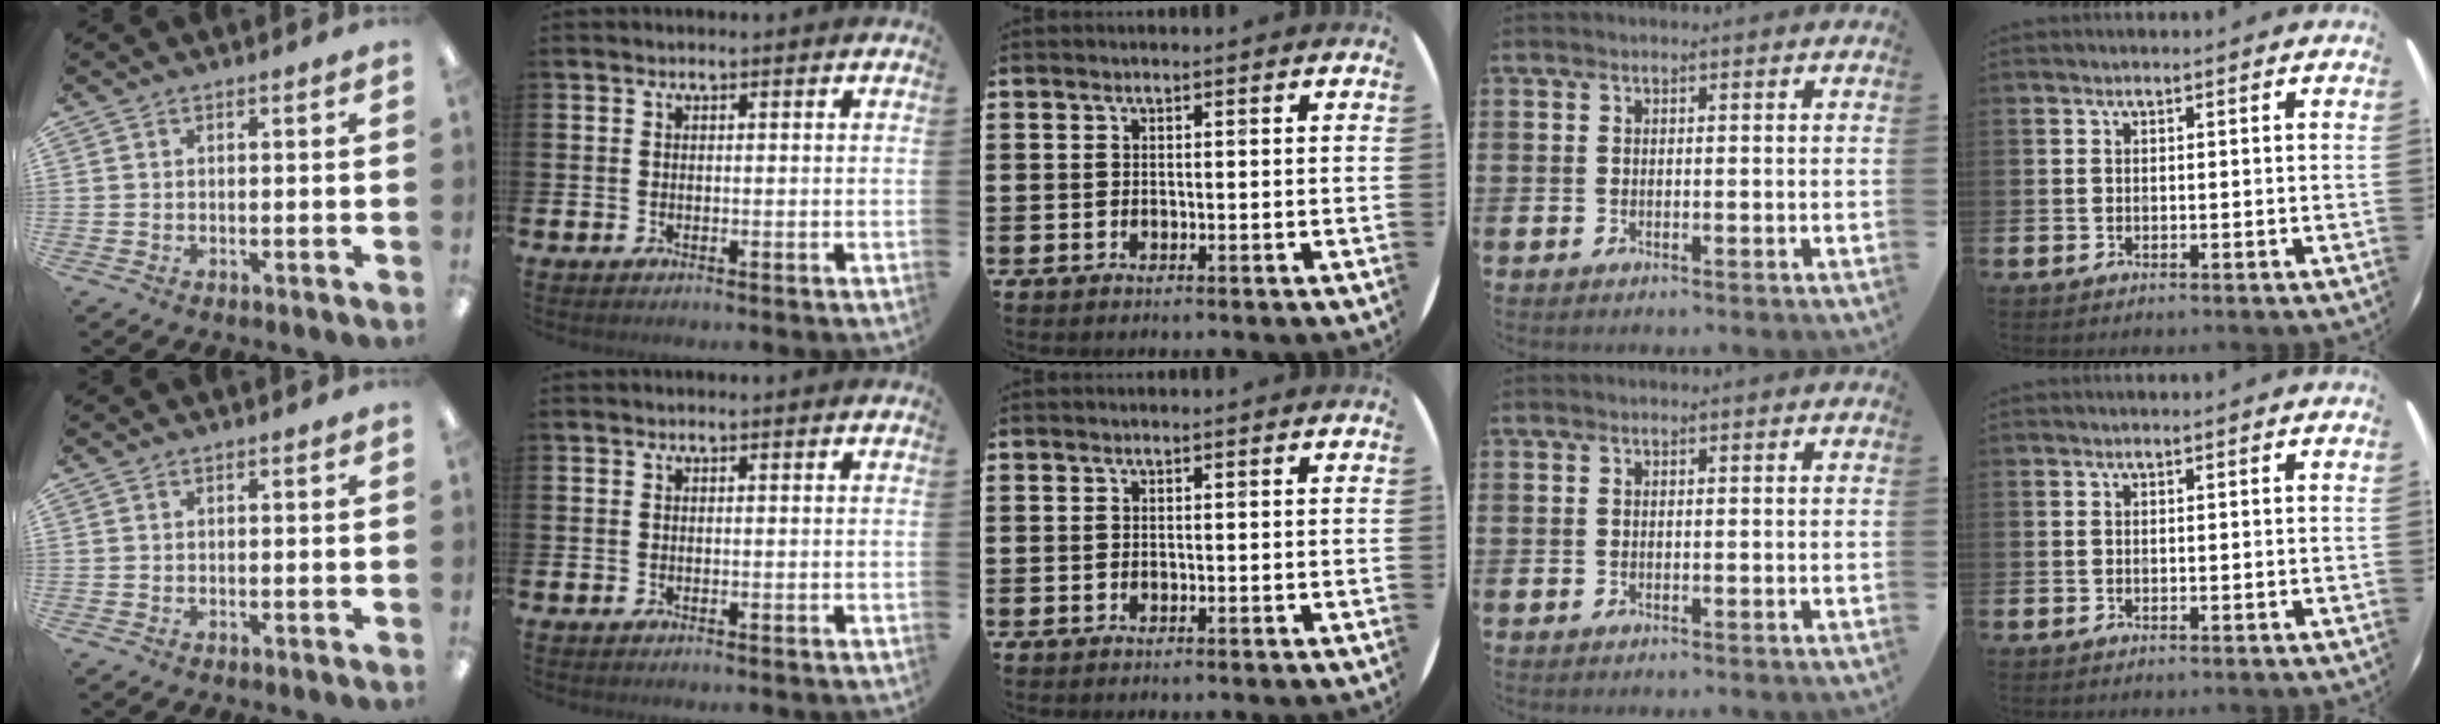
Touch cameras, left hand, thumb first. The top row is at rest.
{}